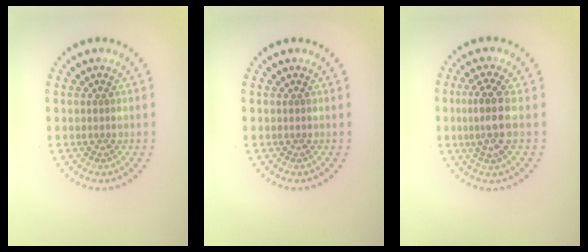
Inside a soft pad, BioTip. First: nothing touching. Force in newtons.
{"total": 0.0}
{"total": 3.2, "press": 2.9, "slide": 1.4}